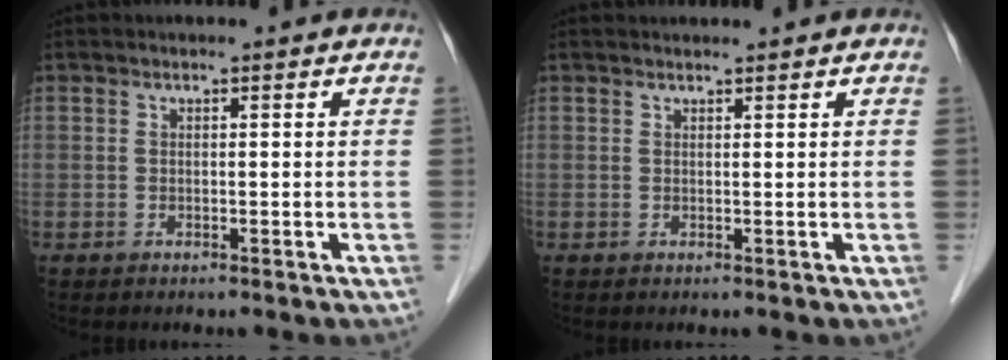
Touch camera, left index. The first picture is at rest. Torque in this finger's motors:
{"motor_torque": [0.36, -0.13, 0.00, -0.01]}